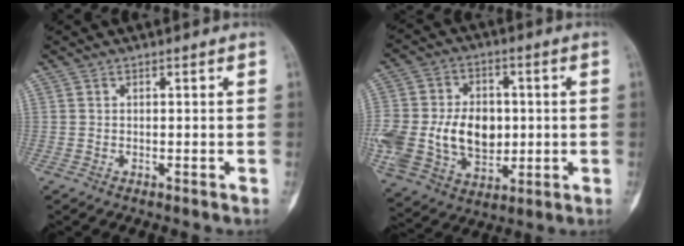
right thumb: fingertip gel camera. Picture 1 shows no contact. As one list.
[{"total": 24.7, "force": [-0.8, 18.2, 16.6], "torque": [-0.362, 0.013, 0.008]}]